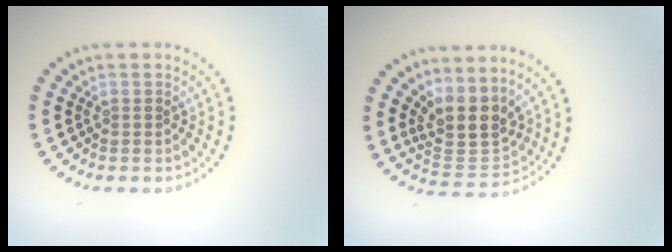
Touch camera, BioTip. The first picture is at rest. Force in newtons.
{"total": 4.3, "press": 3.6, "slide": 2.3}